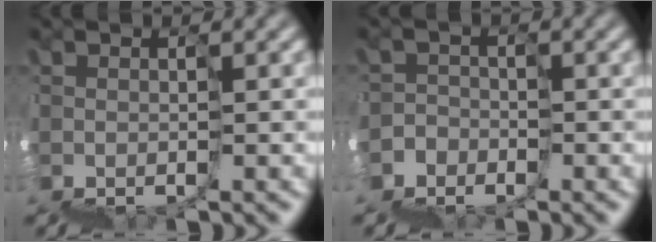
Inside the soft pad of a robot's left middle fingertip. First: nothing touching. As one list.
[{"total": 2.0, "force": [-1.2, 1.5, -0.5], "torque": [0.028, 0.019, -0.020]}]